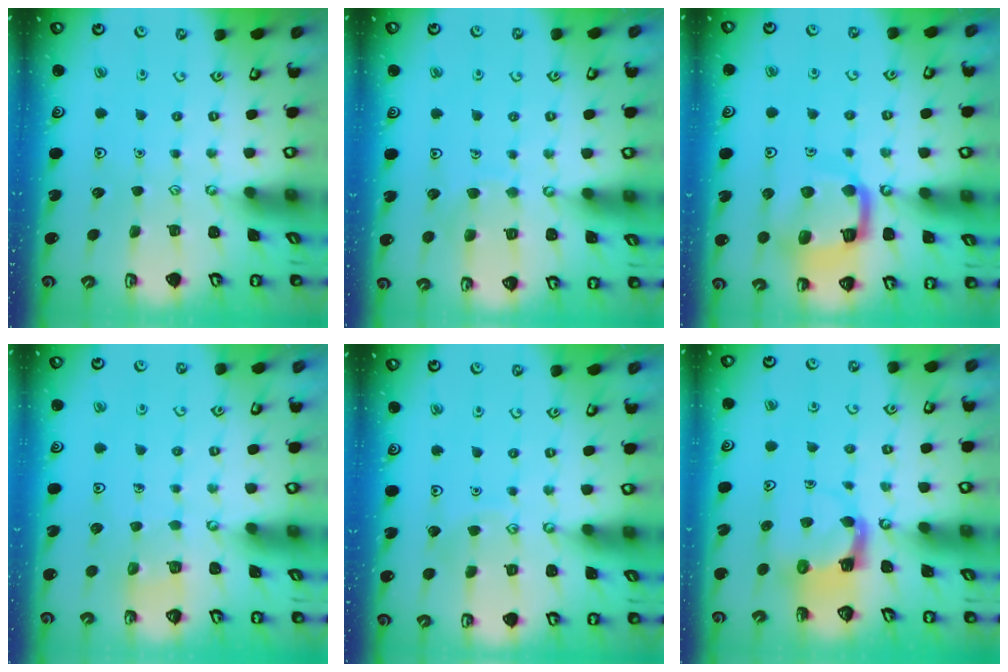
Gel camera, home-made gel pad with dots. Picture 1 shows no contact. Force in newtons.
{"total": 6.7, "press": 6.6, "slide": 0.7}
{"total": 13.5, "press": 13.4, "slide": 1.3}
{"total": 2.8, "press": 2.8, "slide": 0.1}
{"total": 5.6, "press": 5.6, "slide": 0.5}
{"total": 4.7, "press": 4.7, "slide": 0.2}